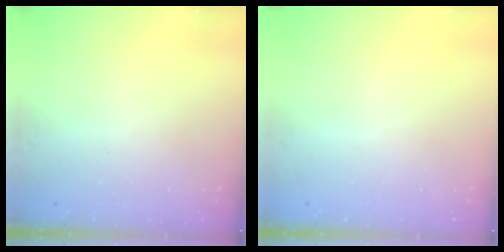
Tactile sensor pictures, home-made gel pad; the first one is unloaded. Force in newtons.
{"total": 0.0}